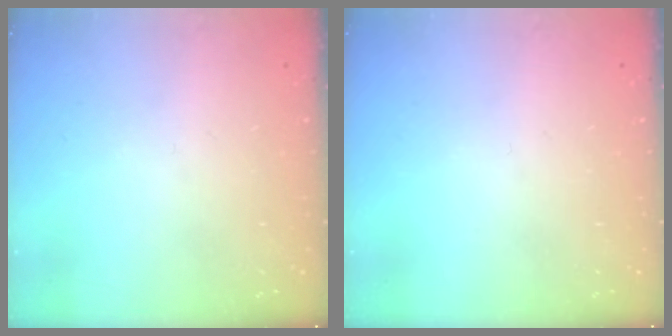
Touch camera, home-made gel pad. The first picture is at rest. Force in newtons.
{"total": 0.0}